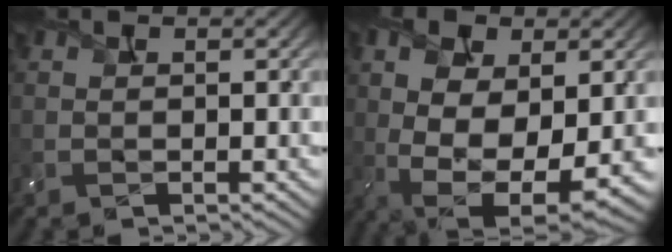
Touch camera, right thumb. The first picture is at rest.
{"total": 13.5, "force": [-1.1, 7.0, 11.4], "torque": [-0.209, -0.015, -0.010]}